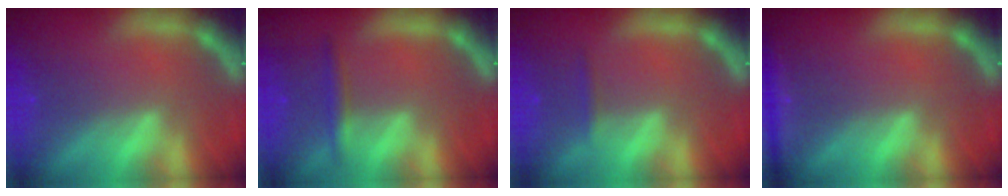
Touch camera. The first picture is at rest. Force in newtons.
{"total": 1.9}
{"total": 0.9}
{"total": 2.4}